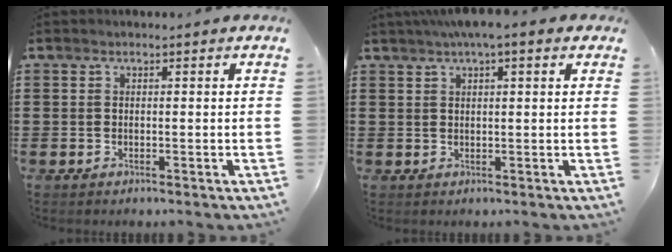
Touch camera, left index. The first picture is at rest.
{"total": 3.6, "force": [2.2, 0.7, 2.8], "torque": [-0.058, 0.008, 0.039]}